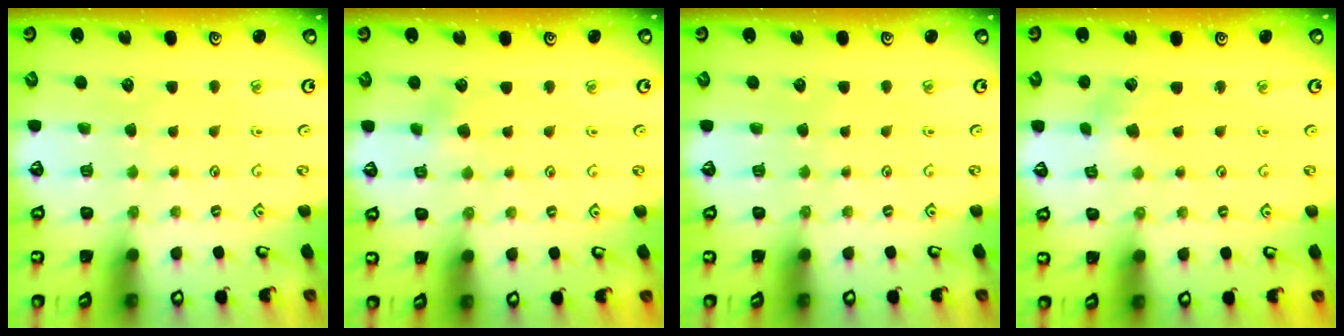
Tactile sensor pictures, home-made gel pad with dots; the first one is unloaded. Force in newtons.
{"total": 3.2, "press": 3.0, "slide": 0.9}
{"total": 0.0}
{"total": 2.5, "press": 2.5, "slide": 0.4}